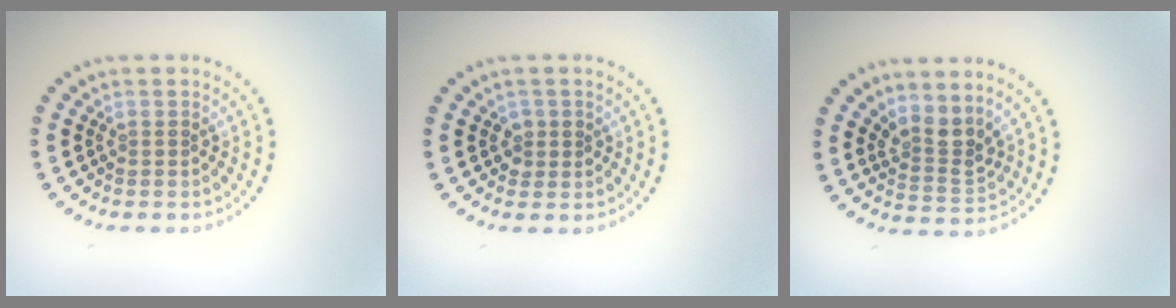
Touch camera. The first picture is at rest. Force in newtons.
{"total": 1.2, "press": 1.1, "slide": 0.4}
{"total": 2.7, "press": 2.1, "slide": 1.8}